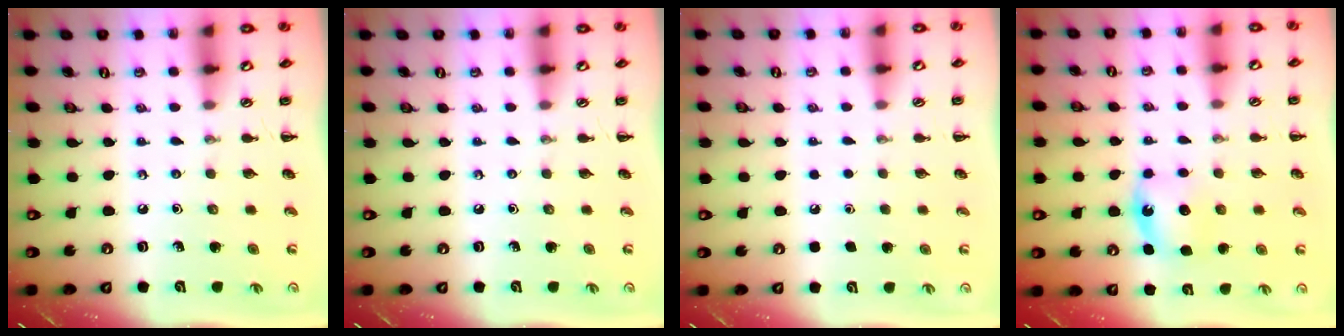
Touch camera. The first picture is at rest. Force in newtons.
{"total": 0.0}
{"total": 1.7, "press": 1.7, "slide": 0.1}
{"total": 5.4, "press": 5.3, "slide": 0.9}